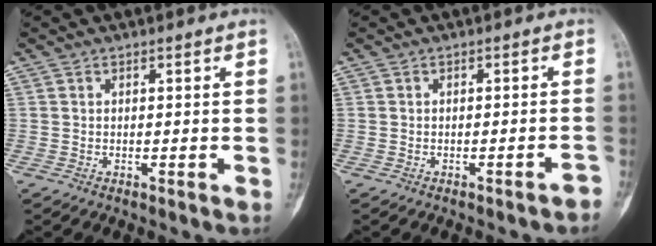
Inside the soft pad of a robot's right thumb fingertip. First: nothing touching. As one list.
[{"total": 1.8, "force": [-1.5, 0.3, 1.1], "torque": [-0.017, 0.015, -0.014]}]